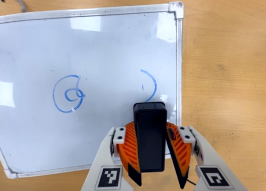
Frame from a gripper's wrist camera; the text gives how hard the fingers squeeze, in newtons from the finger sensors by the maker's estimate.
{"total": 7.7, "left": 8.3, "right": 7.1}